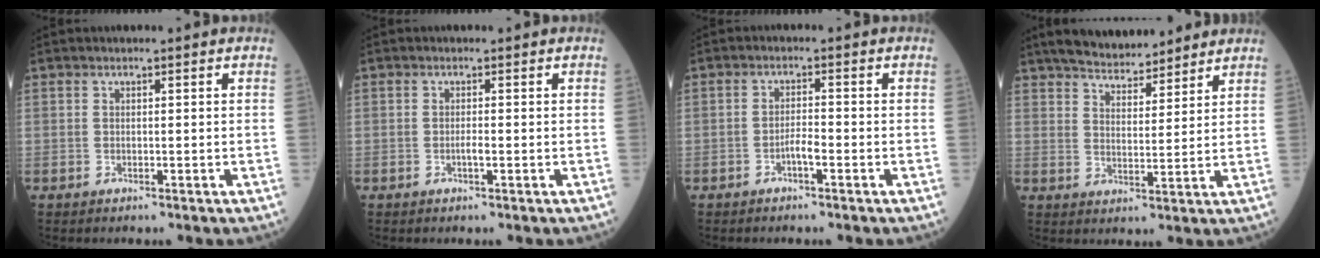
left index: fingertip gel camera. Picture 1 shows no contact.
{"total": 0.9, "force": [-0.3, 0.1, 0.9], "torque": [-0.019, 0.000, -0.006]}
{"total": 2.1, "force": [-1.2, 0.3, 1.7], "torque": [-0.030, 0.003, -0.023]}
{"total": 12.3, "force": [10.8, 3.0, 5.0], "torque": [-0.072, 0.017, 0.166]}